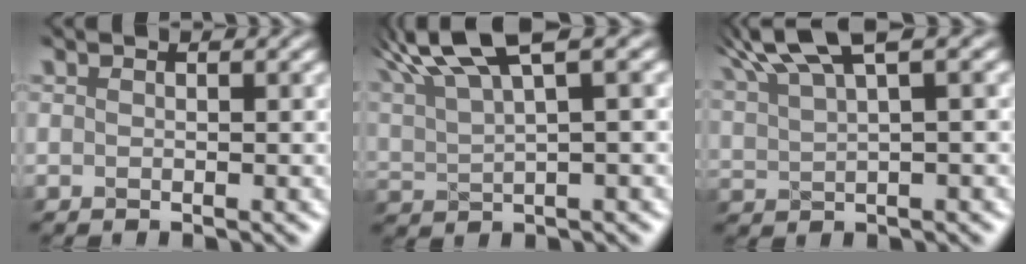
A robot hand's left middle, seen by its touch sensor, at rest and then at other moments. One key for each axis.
{"total": 7.4, "fx": 4.9, "fy": 1.4, "fz": 5.3, "tx": -0.120, "ty": 0.028, "tz": 0.114}
{"total": 6.0, "fx": 4.1, "fy": 1.1, "fz": 4.2, "tx": -0.101, "ty": 0.026, "tz": 0.102}